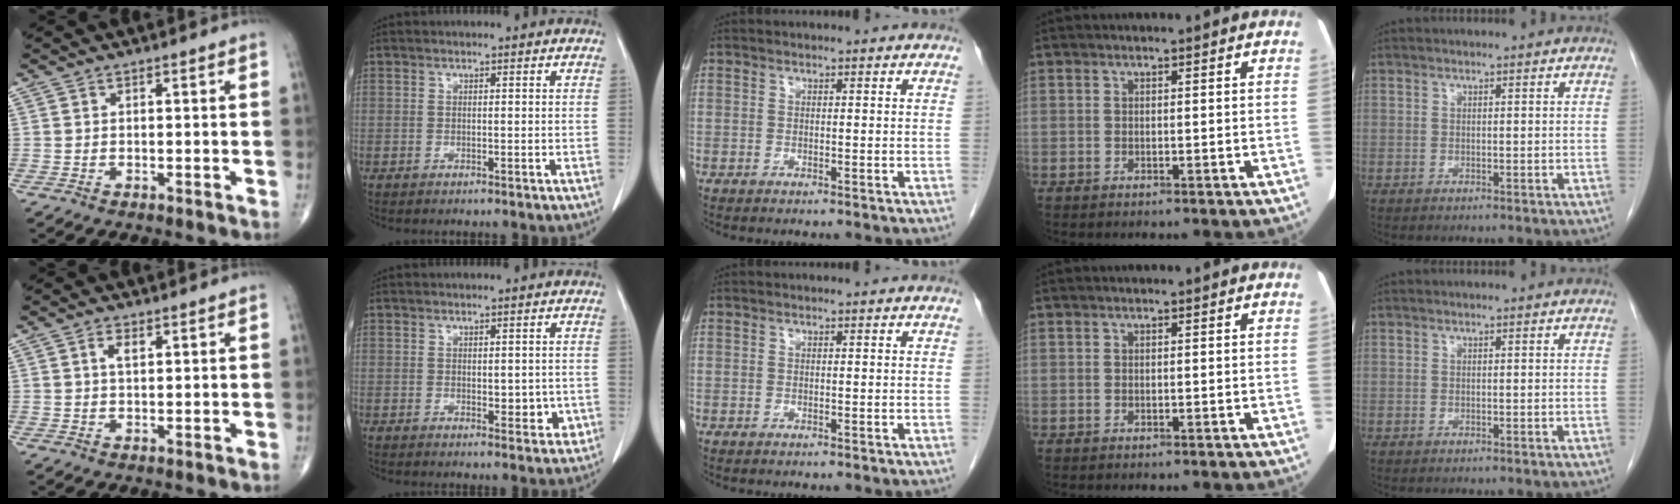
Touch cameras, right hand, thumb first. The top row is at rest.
{"thumb": {"total": 2.3, "force": [0.9, 1.1, 1.8], "torque": [-0.034, 0.000, 0.017]}, "index": {"total": 3.4, "force": [-0.4, 1.8, 2.9], "torque": [-0.030, -0.005, 0.002]}}